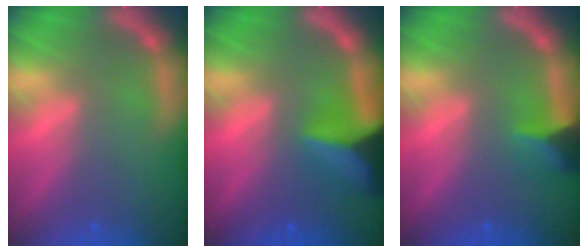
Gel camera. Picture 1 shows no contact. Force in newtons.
{"total": 7.9}
{"total": 2.9}